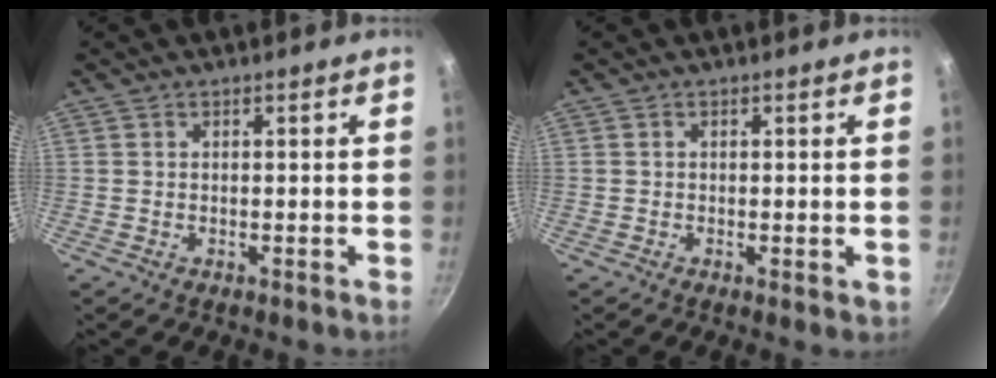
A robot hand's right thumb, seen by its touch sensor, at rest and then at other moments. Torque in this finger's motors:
{"motor_torque": [-0.01, 0.05, -0.12, -0.25, 0.01]}